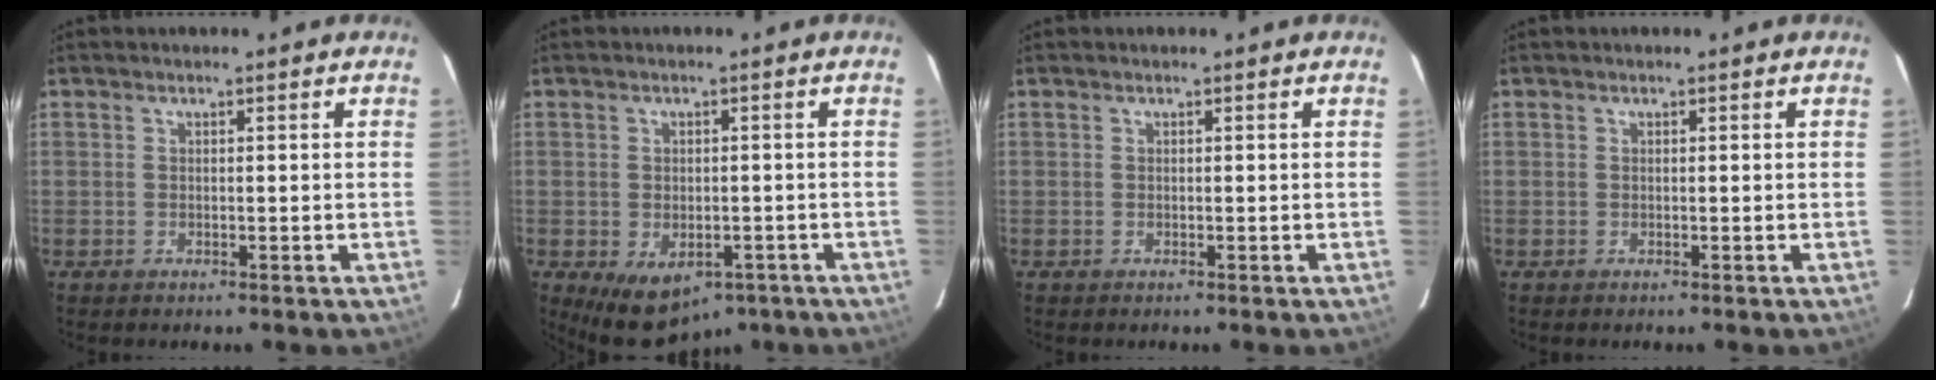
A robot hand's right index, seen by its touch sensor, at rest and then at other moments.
{"total": 8.7, "force": [-4.8, 5.3, 5.0], "torque": [-0.076, -0.004, -0.060]}
{"total": 0.0}
{"total": 0.0}